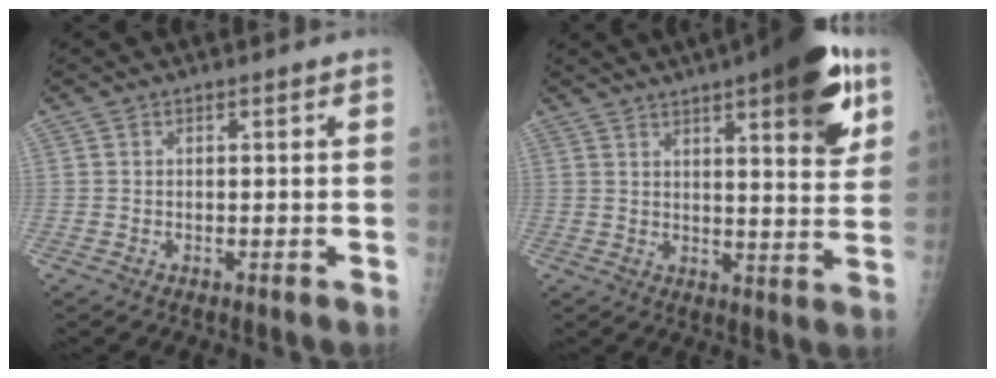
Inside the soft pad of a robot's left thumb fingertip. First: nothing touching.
{"total": 17.4, "force": [8.9, 4.6, 14.2], "torque": [-0.163, -0.031, 0.115]}